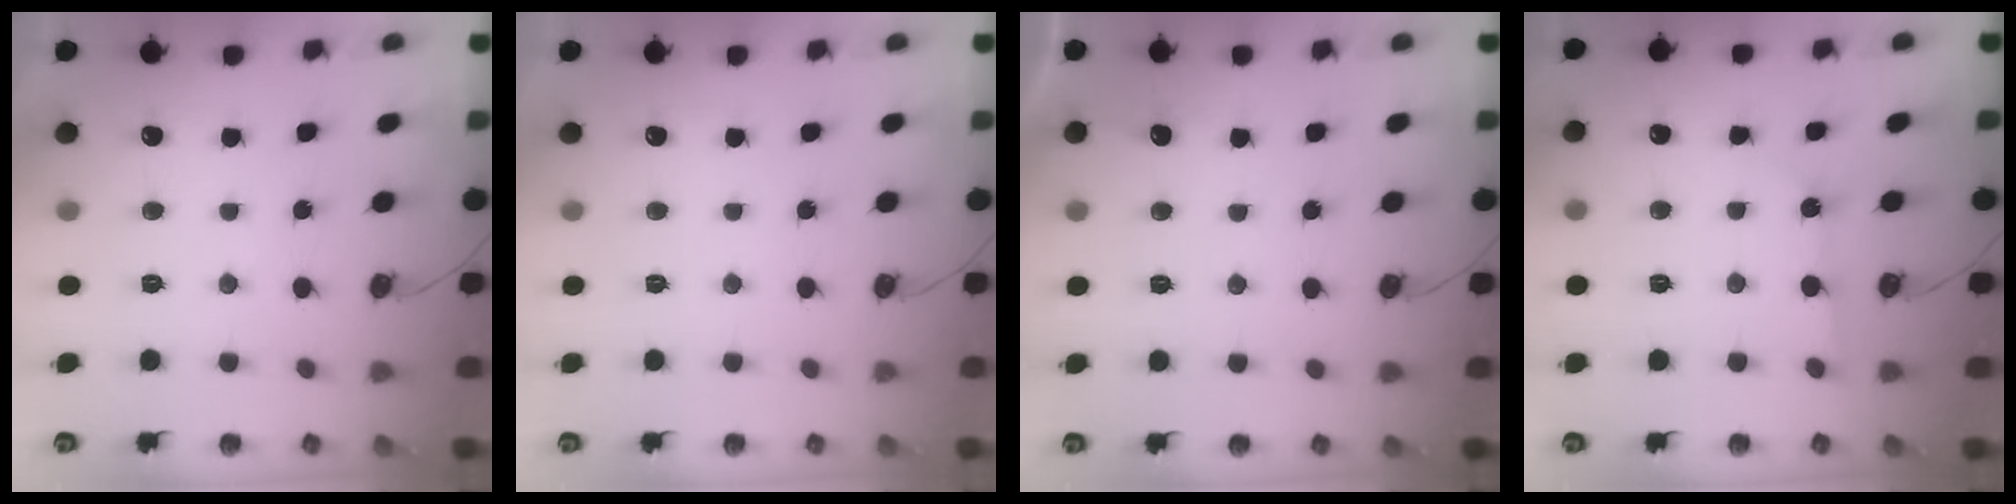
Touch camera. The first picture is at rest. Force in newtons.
{"total": 0.0}
{"total": 2.5, "press": 2.5, "slide": 0.3}
{"total": 2.2, "press": 2.2, "slide": 0.4}